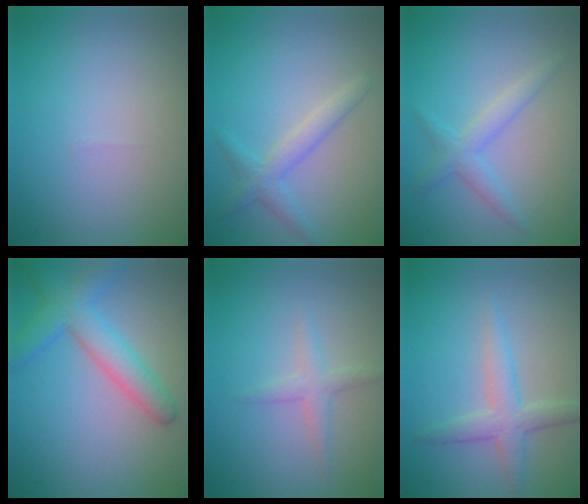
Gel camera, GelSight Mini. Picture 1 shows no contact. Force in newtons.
{"total": 2.3, "press": 2.3, "slide": 0.1}
{"total": 2.2, "press": 2.2, "slide": 0.2}
{"total": 4.2, "press": 4.2, "slide": 0.2}
{"total": 1.6, "press": 1.6, "slide": 0.1}
{"total": 2.8, "press": 2.8, "slide": 0.1}